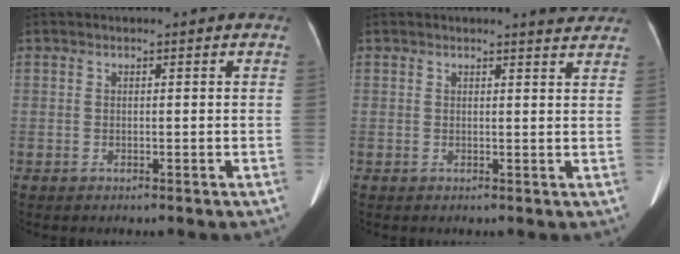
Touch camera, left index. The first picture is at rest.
{"total": 3.5, "force": [3.4, -0.1, 0.8], "torque": [-0.014, -0.008, 0.024]}